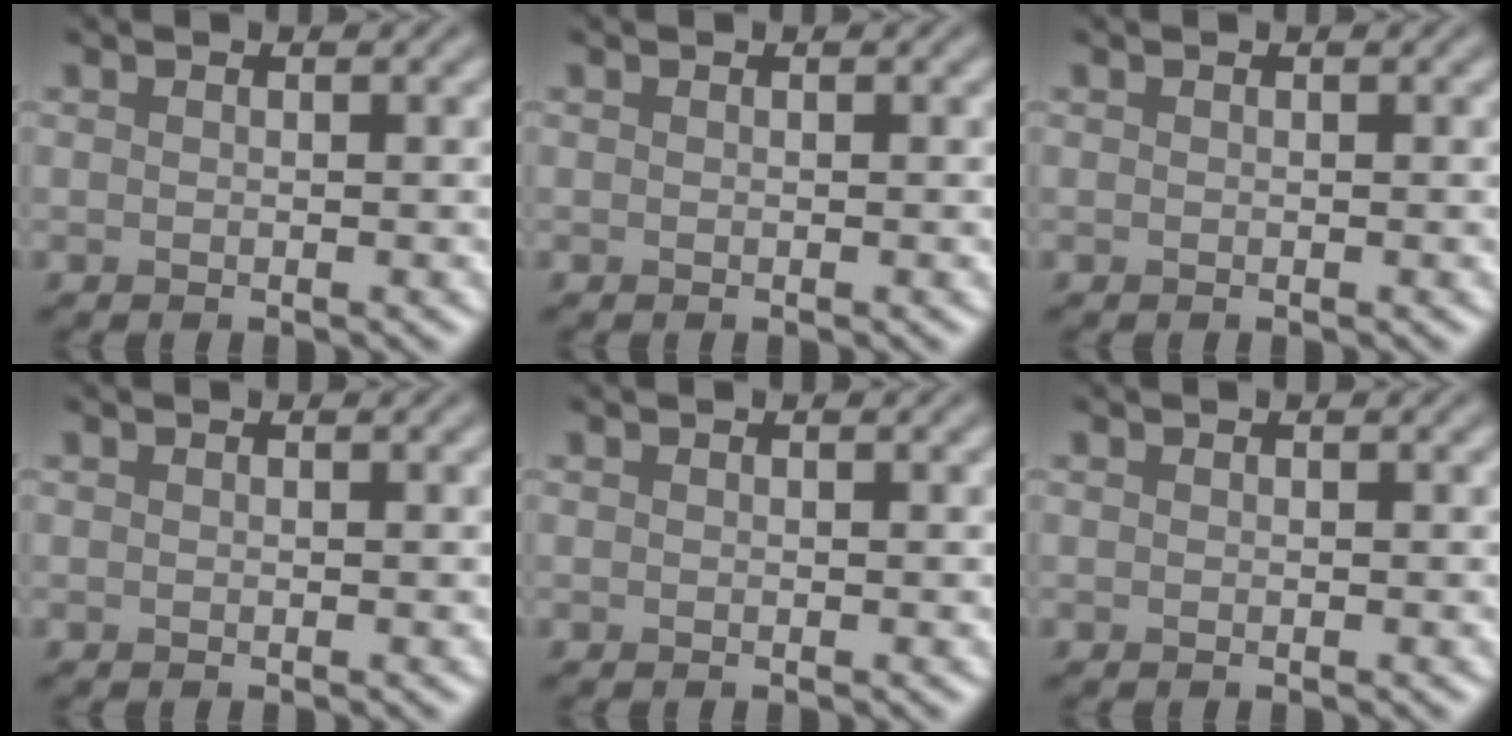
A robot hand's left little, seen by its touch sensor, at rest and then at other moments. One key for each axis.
{"total": 0.0}
{"total": 0.0}
{"total": 0.0}
{"total": 0.0}
{"total": 0.0}